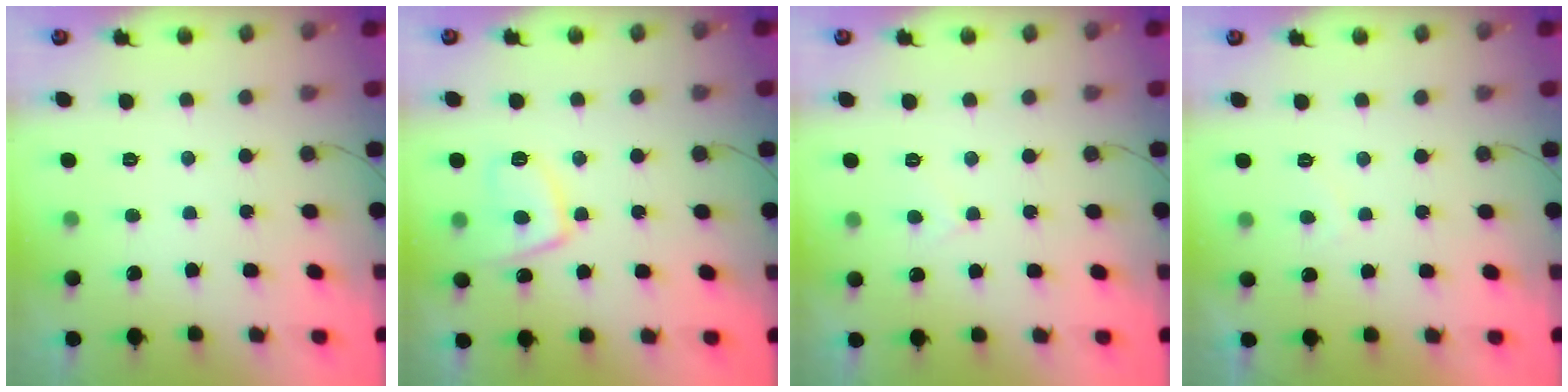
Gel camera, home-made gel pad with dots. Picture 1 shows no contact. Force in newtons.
{"total": 9.1, "press": 9.0, "slide": 1.2}
{"total": 2.7, "press": 2.7, "slide": 0.3}
{"total": 1.1, "press": 0.8, "slide": 0.7}